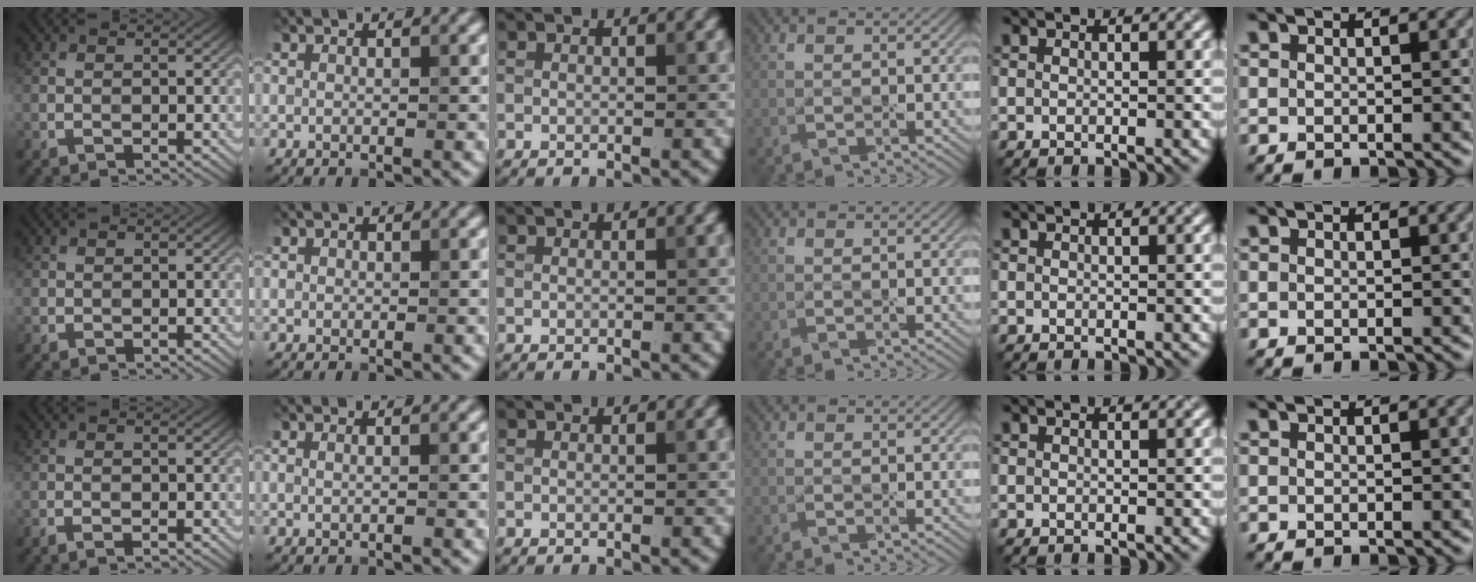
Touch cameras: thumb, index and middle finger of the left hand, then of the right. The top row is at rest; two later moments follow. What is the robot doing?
{"motion": "wipe", "object": "whiteboard"}